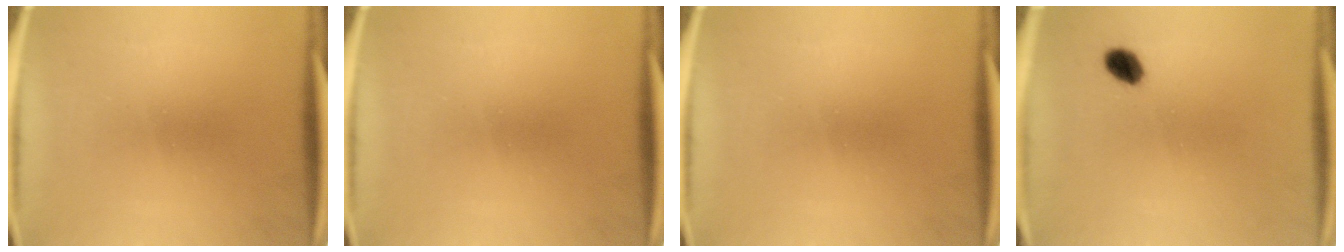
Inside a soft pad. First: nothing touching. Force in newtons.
{"total": 0.0}
{"total": 0.0}
{"total": 3.6}